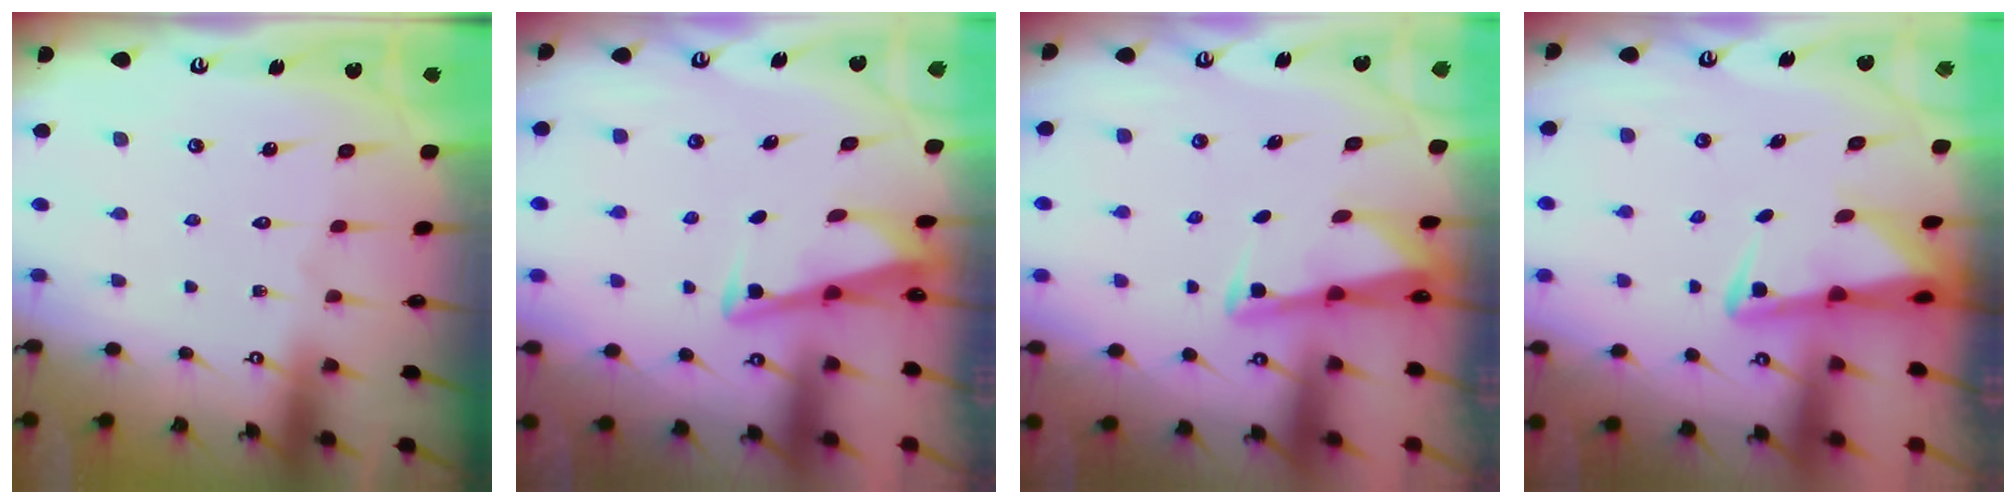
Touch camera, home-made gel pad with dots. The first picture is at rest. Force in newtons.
{"total": 3.3, "press": 3.3, "slide": 0.3}
{"total": 2.7, "press": 2.7, "slide": 0.2}
{"total": 2.8, "press": 2.7, "slide": 0.6}